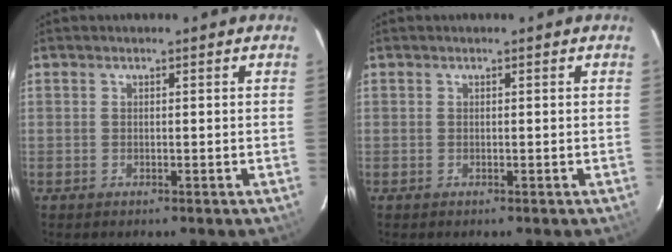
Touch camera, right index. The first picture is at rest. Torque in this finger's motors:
{"motor_torque": [0.30, 0.00, 0.04, 0.01]}